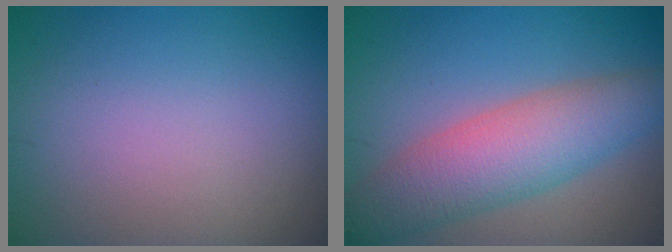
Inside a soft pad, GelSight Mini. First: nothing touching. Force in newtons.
{"total": 6.3, "press": 6.3, "slide": 0.4}